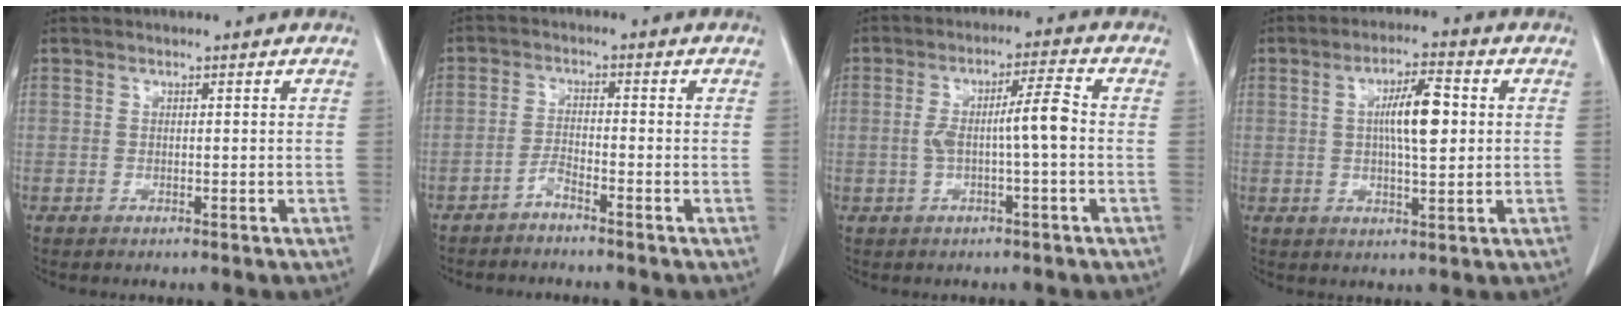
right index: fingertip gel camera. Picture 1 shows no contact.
{"total": 2.2, "force": [-2.0, 0.1, 0.9], "torque": [-0.018, 0.000, -0.041]}
{"total": 6.1, "force": [-0.5, 0.3, 6.0], "torque": [-0.109, 0.015, -0.007]}
{"total": 7.5, "force": [1.1, 1.5, 7.3], "torque": [-0.127, 0.008, 0.018]}